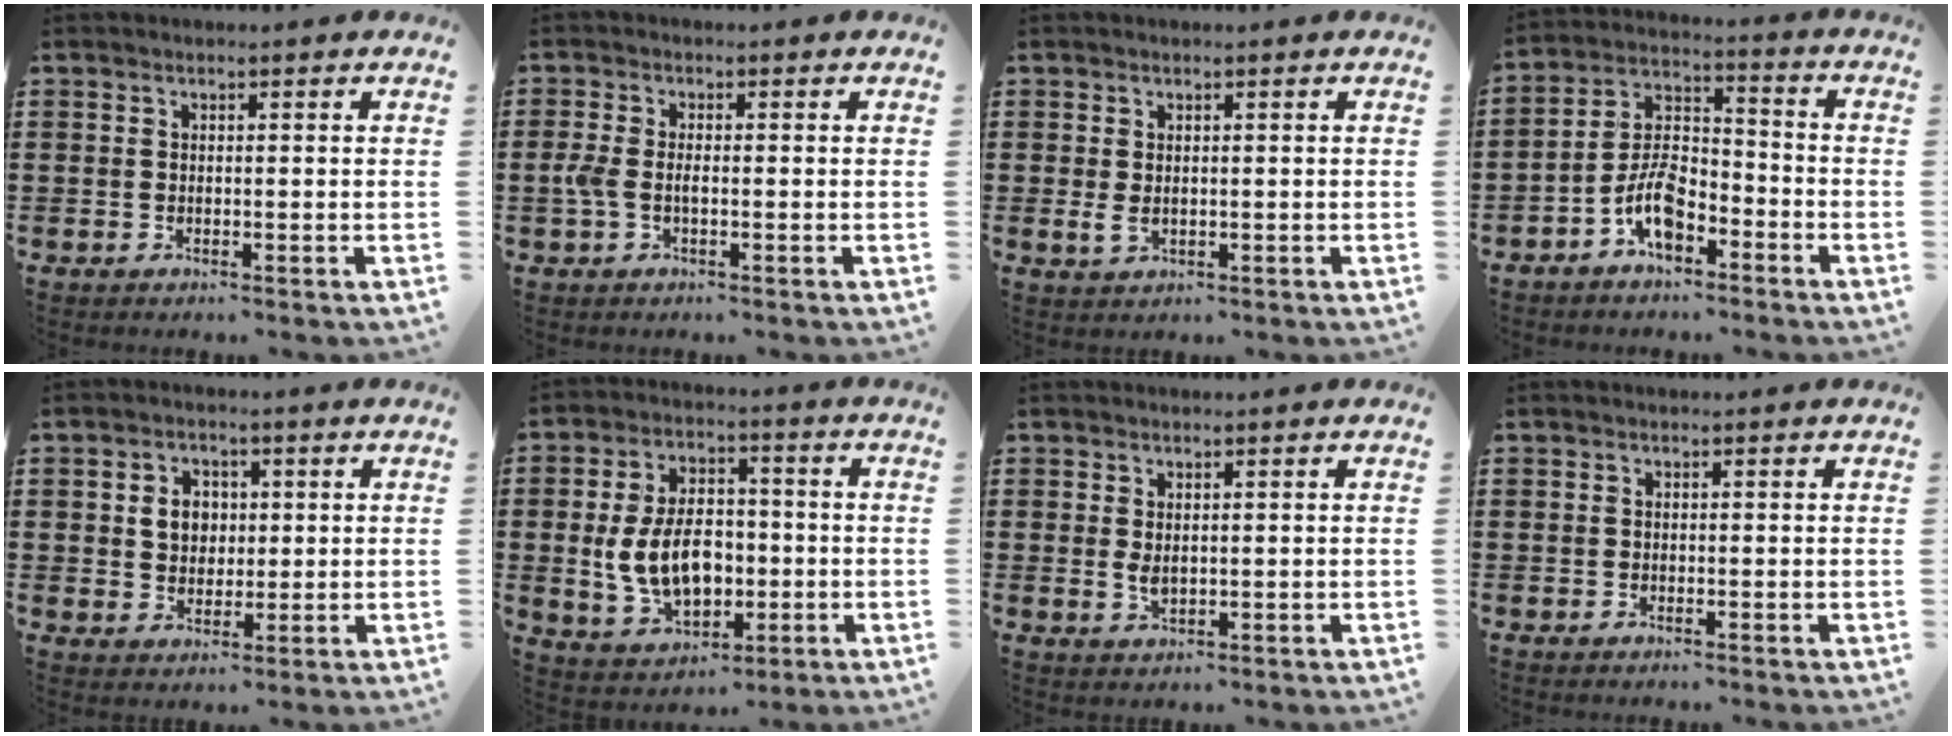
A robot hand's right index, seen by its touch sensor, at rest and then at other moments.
{"total": 2.4, "force": [-0.6, 0.9, 2.1], "torque": [-0.053, -0.004, -0.016]}
{"total": 1.8, "force": [0.0, 1.0, 1.5], "torque": [-0.037, -0.001, -0.001]}
{"total": 7.6, "force": [-4.3, 3.4, 5.2], "torque": [-0.115, 0.007, -0.081]}
{"total": 4.1, "force": [0.7, 3.5, 2.1], "torque": [-0.046, 0.011, 0.007]}
{"total": 10.0, "force": [-1.2, 6.5, 7.6], "torque": [-0.147, 0.006, -0.024]}
{"total": 1.8, "force": [0.4, 0.8, 1.5], "torque": [-0.031, 0.001, 0.007]}
{"total": 0.0}